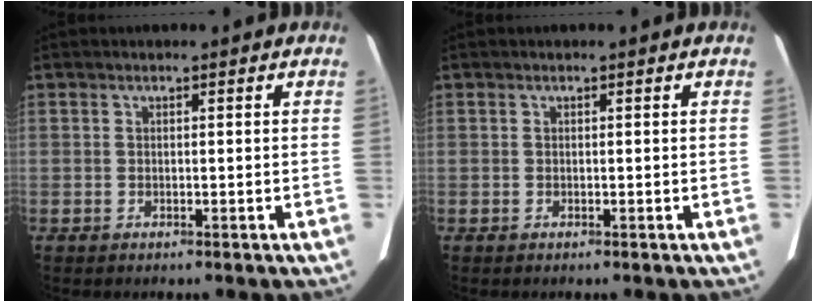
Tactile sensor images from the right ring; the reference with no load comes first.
{"total": 0.0}